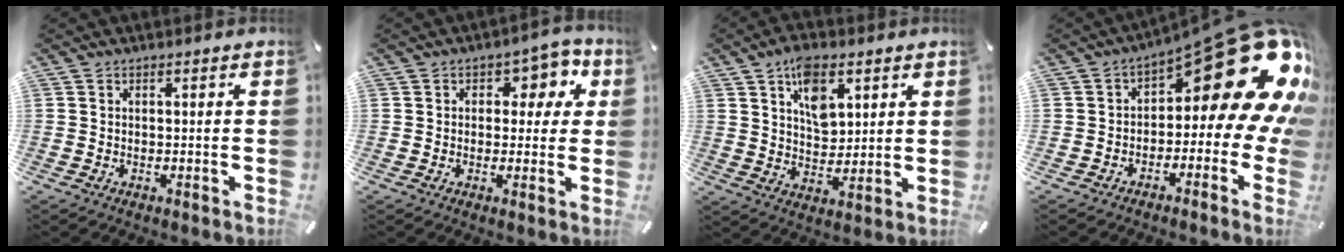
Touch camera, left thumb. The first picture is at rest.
{"total": 6.9, "force": [2.4, 4.8, 4.3], "torque": [-0.040, -0.007, 0.032]}
{"total": 9.9, "force": [4.8, 6.3, 5.9], "torque": [-0.082, -0.017, 0.084]}
{"total": 23.0, "force": [10.3, 9.0, 18.5], "torque": [-0.226, -0.084, 0.174]}